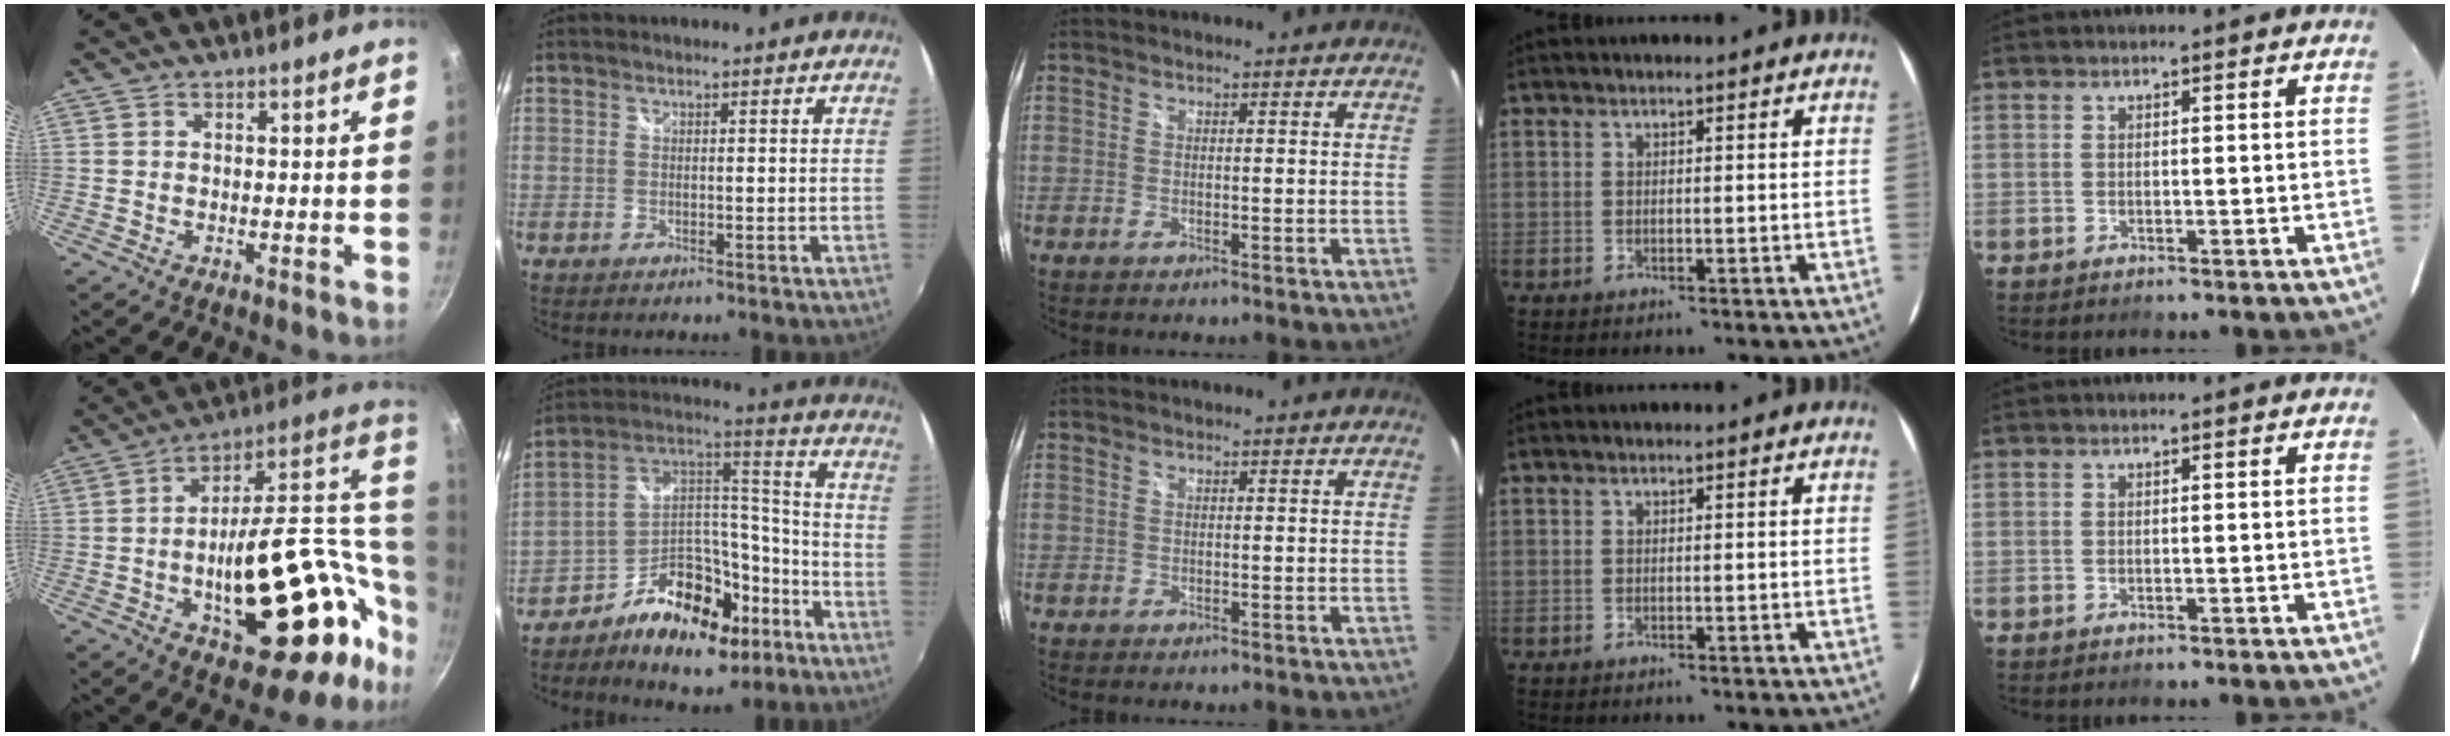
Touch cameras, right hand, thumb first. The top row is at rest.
{"thumb": {"total": 33.7, "force": [-4.2, 16.7, 29.0], "torque": [-0.369, 0.028, -0.042]}, "index": {"total": 17.9, "force": [-10.3, 10.2, 10.6], "torque": [-0.195, 0.051, -0.164]}}